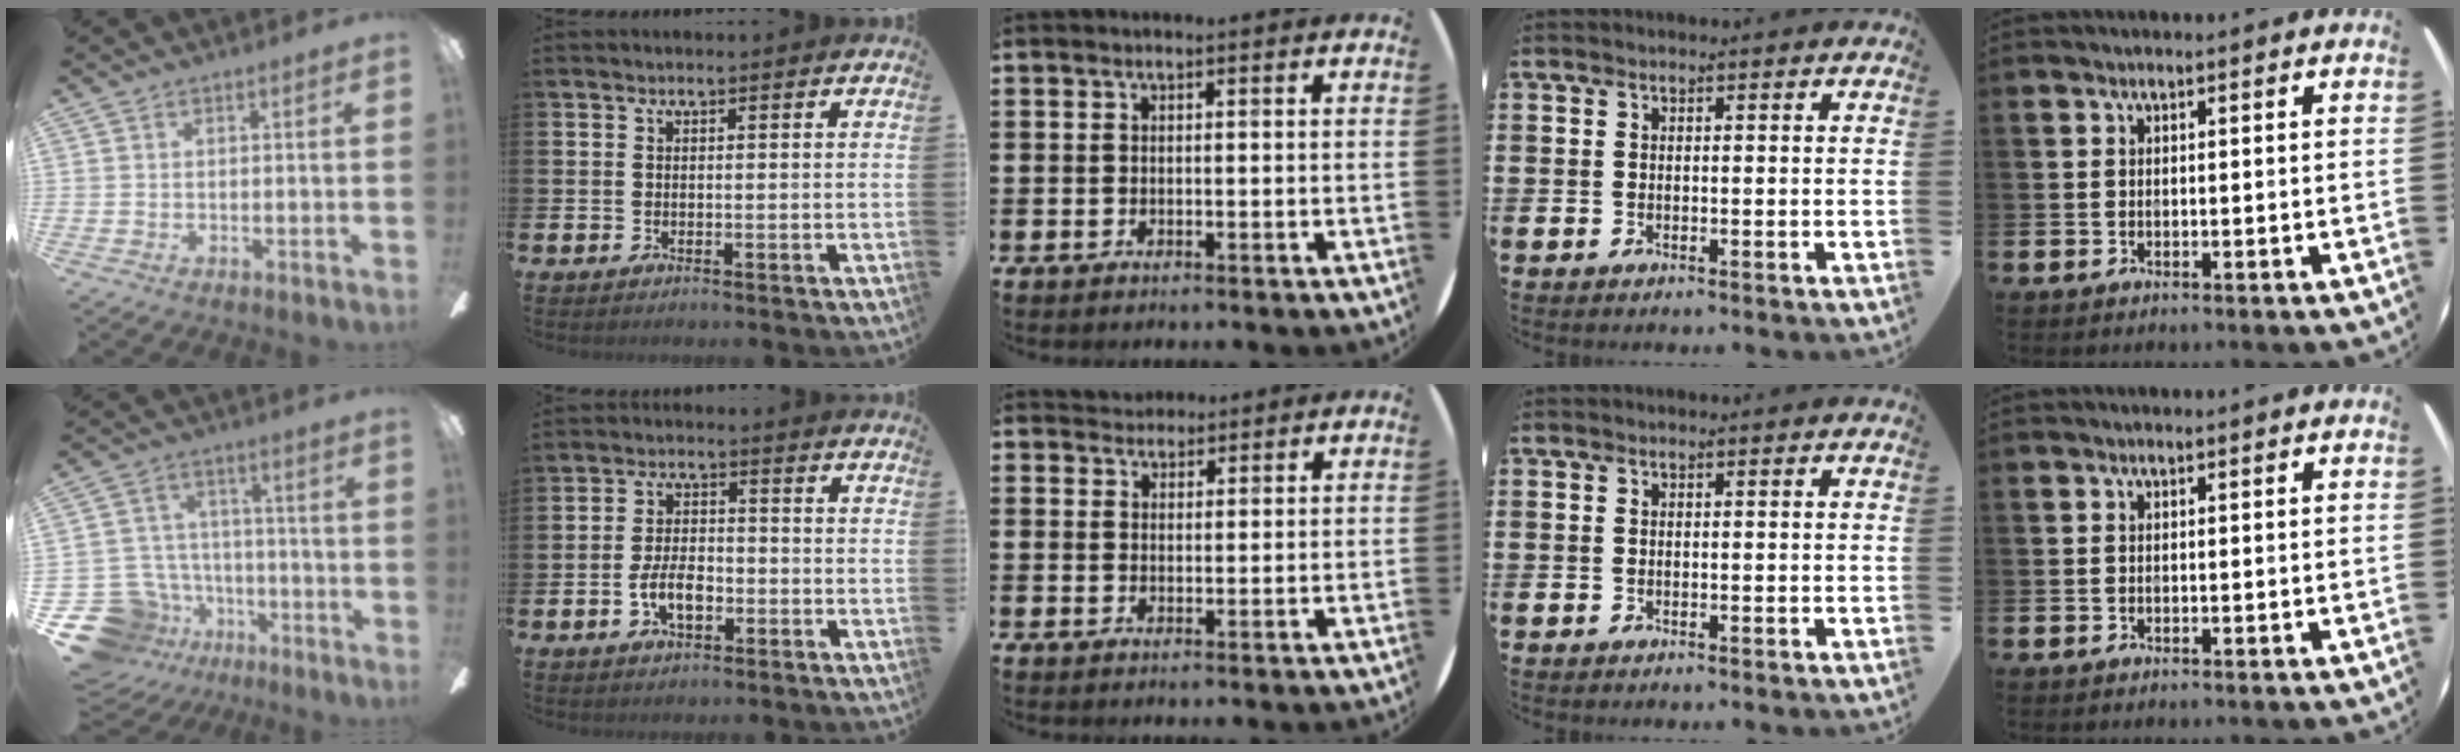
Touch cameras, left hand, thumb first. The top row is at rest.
{"thumb": {"total": 14.2, "force": [-7.7, 11.2, 4.1], "torque": [-0.123, 0.048, -0.117]}, "index": {"total": 4.8, "force": [-1.6, 2.6, 3.7], "torque": [-0.071, 0.006, -0.031]}, "middle": {"total": 2.2, "force": [2.1, 0.6, -0.2], "torque": [0.000, 0.001, 0.040]}}